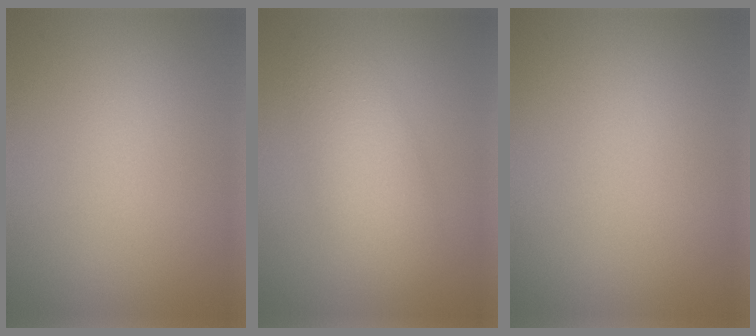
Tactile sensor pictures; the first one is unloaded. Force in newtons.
{"total": 4.5, "press": 4.5, "slide": 0.2}
{"total": 0.0}